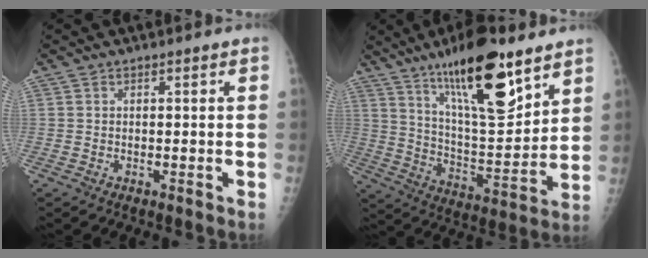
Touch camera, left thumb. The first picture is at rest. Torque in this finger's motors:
{"motor_torque": [0.78, 0.26, 1.51, -1.26, 0.23]}